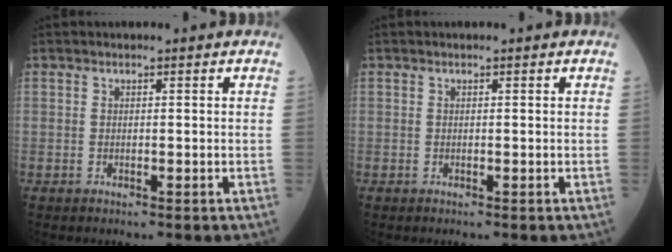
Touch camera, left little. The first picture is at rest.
{"total": 0.0}